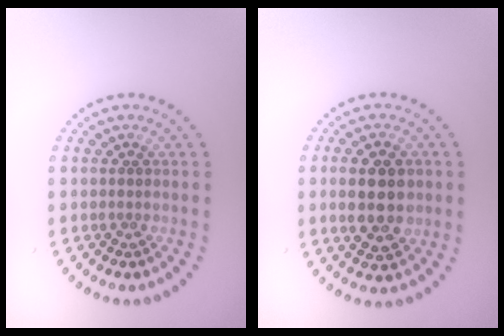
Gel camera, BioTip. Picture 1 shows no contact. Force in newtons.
{"total": 5.4, "press": 5.4, "slide": 0.5}